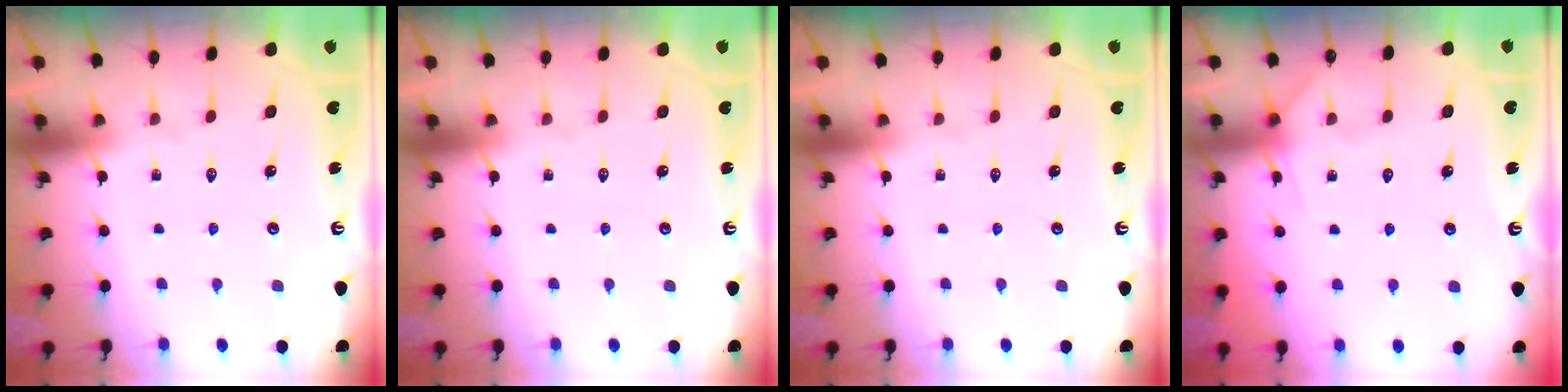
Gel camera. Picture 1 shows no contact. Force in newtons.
{"total": 0.0}
{"total": 0.0}
{"total": 5.5, "press": 5.5, "slide": 0.5}